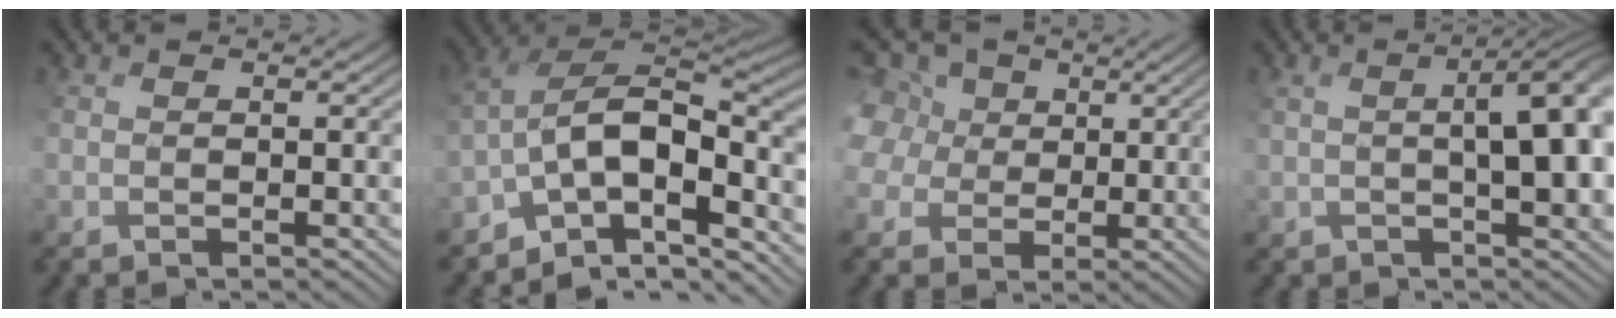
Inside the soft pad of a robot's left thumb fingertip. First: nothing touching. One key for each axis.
{"total": 10.9, "fx": -5.8, "fy": 4.9, "fz": 7.8, "tx": -0.149, "ty": 0.021, "tz": -0.107}
{"total": 9.1, "fx": 2.6, "fy": 8.0, "fz": 3.3, "tx": -0.156, "ty": 0.019, "tz": 0.042}
{"total": 7.0, "fx": 0.8, "fy": 2.2, "fz": 6.6, "tx": -0.072, "ty": 0.014, "tz": 0.019}